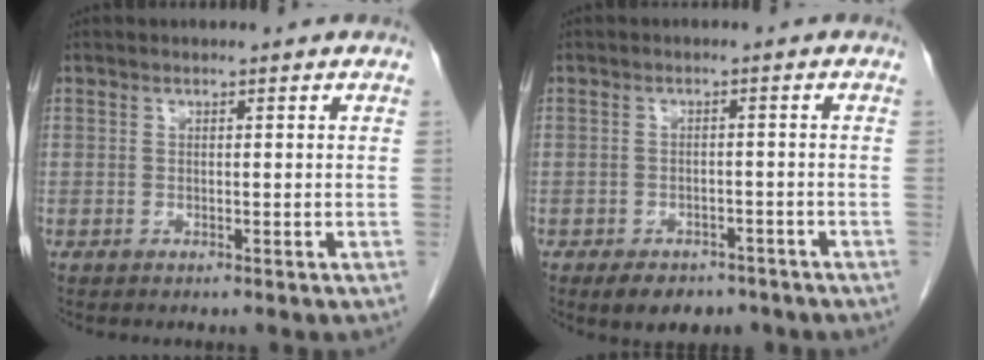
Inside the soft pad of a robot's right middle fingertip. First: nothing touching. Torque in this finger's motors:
{"motor_torque": [0.98, -0.65, -0.03, 0.04]}